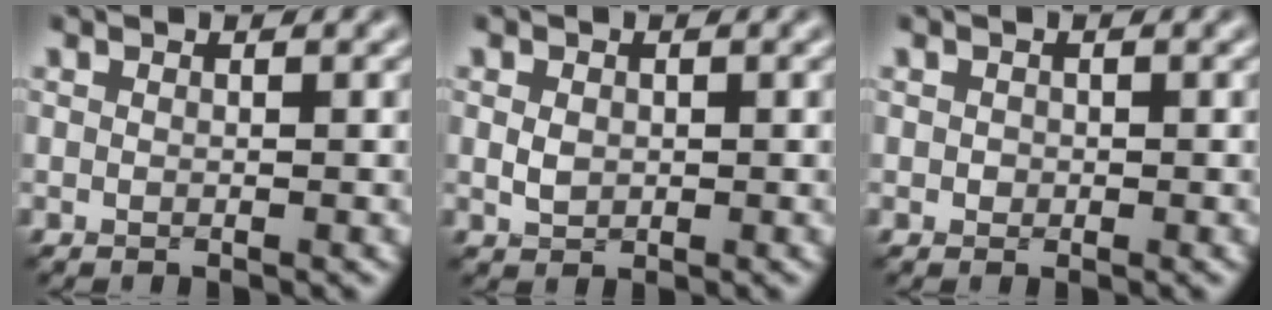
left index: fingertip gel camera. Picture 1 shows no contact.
{"total": 1.4, "force": [0.0, 1.1, 0.9], "torque": [-0.022, -0.001, -0.001]}
{"total": 0.6, "force": [0.0, 0.5, 0.2], "torque": [-0.003, -0.001, -0.003]}